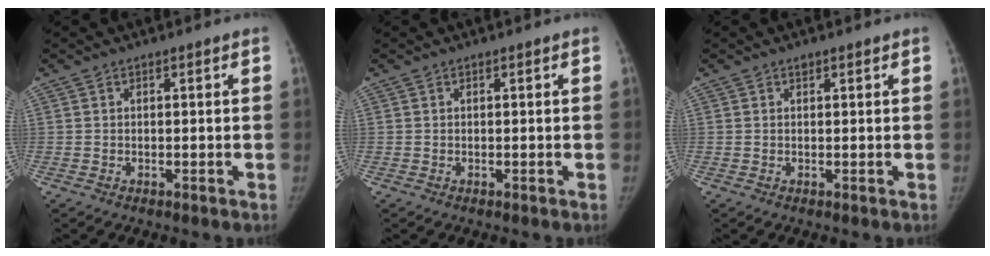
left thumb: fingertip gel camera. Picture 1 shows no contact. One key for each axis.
{"total": 0.0}
{"total": 0.6, "fx": 0.4, "fy": 0.3, "fz": 0.2, "tx": 0.001, "ty": -0.003, "tz": 0.006}